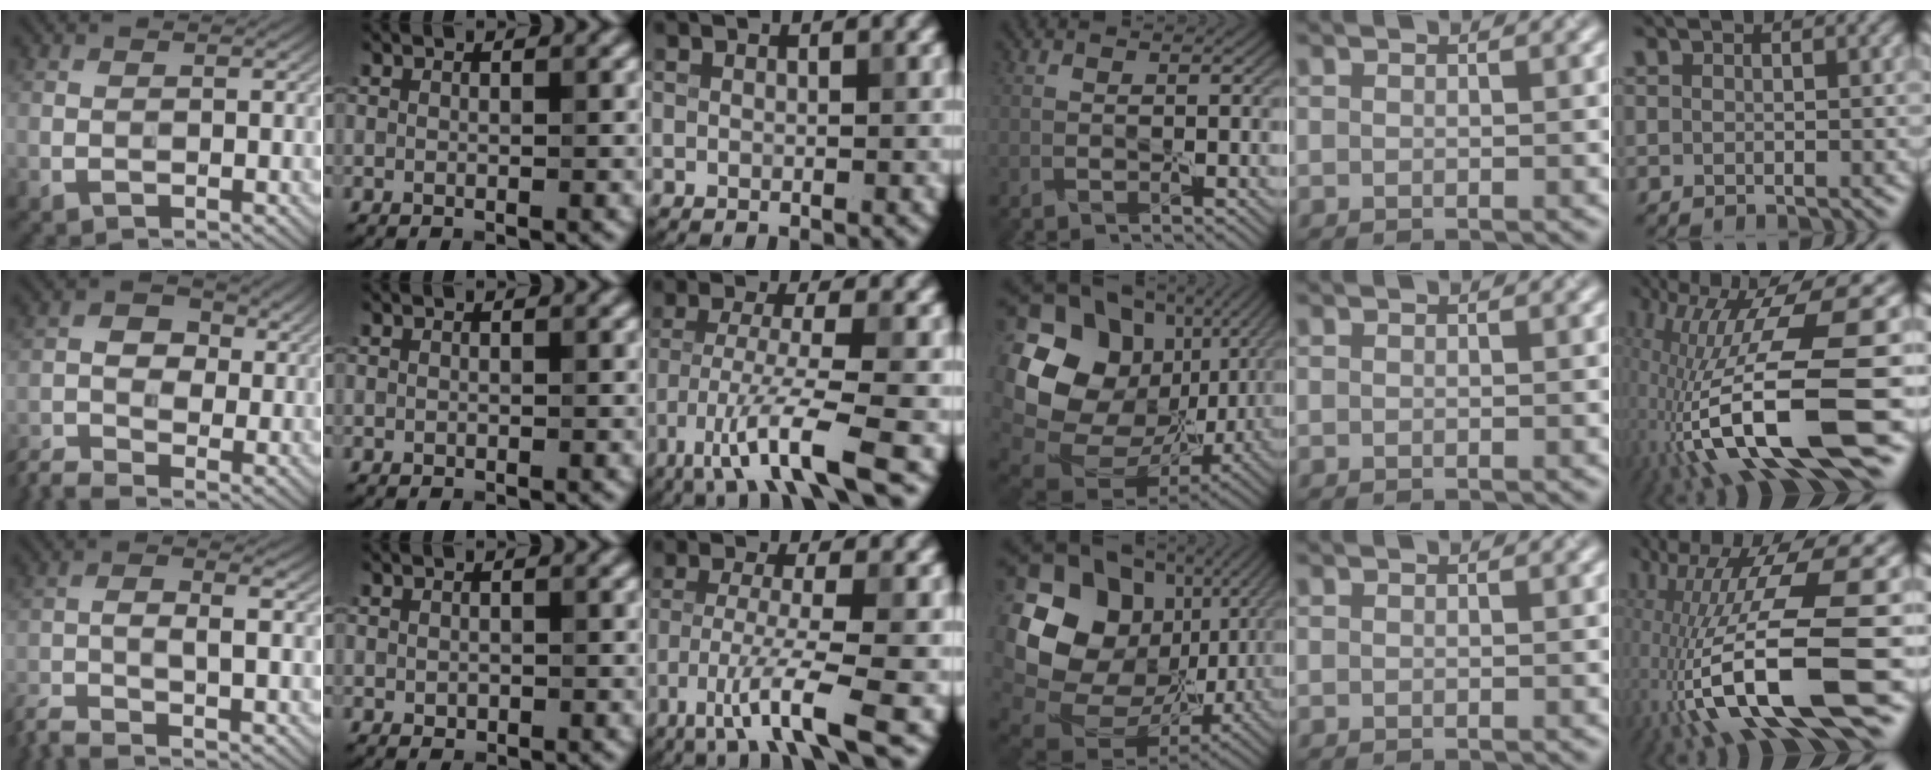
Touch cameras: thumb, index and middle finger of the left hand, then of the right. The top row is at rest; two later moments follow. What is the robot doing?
{"motion": "peel", "object": "shipping label"}